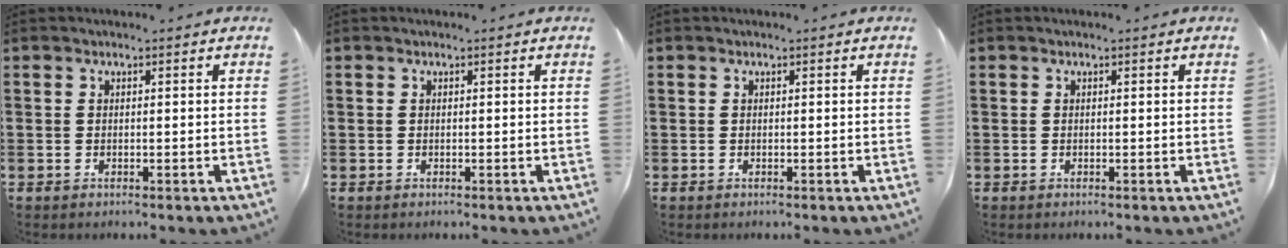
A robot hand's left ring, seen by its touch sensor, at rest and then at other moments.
{"total": 0.0}
{"total": 0.0}
{"total": 0.0}